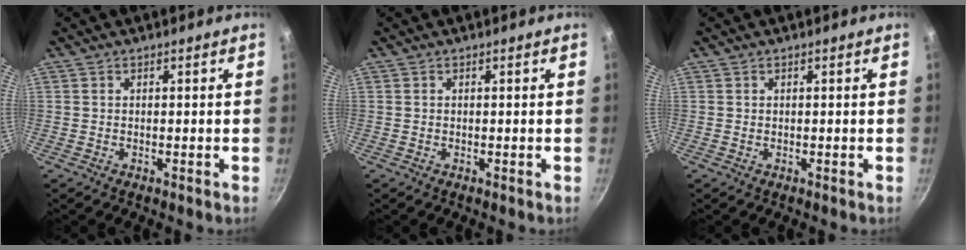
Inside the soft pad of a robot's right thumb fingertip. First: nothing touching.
{"total": 0.0}
{"total": 0.0}